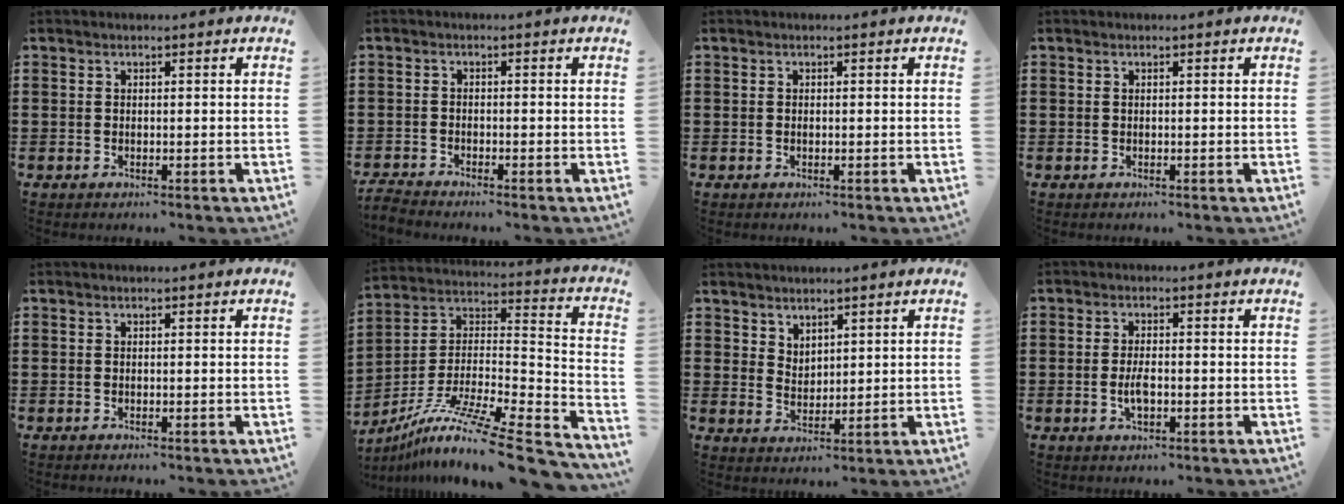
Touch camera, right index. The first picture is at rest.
{"total": 1.7, "force": [-1.7, -0.1, 0.0], "torque": [-0.002, 0.001, -0.036]}
{"total": 0.0}
{"total": 0.0}
{"total": 0.0}
{"total": 12.1, "force": [-8.9, 0.7, 8.1], "torque": [-0.141, -0.003, -0.164]}
{"total": 3.2, "force": [2.8, 1.5, -0.1], "torque": [-0.007, 0.000, 0.055]}
{"total": 3.2, "force": [-0.7, 1.2, 2.9], "torque": [-0.061, -0.002, -0.015]}